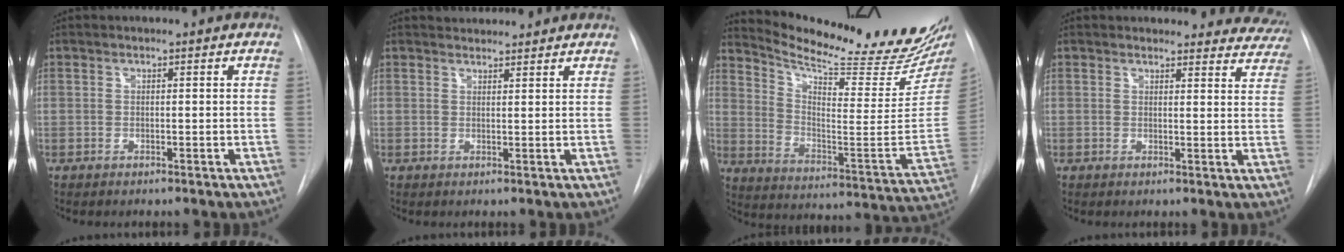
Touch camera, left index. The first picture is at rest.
{"total": 3.5, "force": [3.5, 0.5, 0.3], "torque": [-0.010, 0.019, 0.047]}
{"total": 25.6, "force": [23.0, 1.7, 11.1], "torque": [-0.175, -0.121, 0.312]}
{"total": 14.3, "force": [13.6, 4.1, 1.3], "torque": [0.024, -0.045, 0.121]}